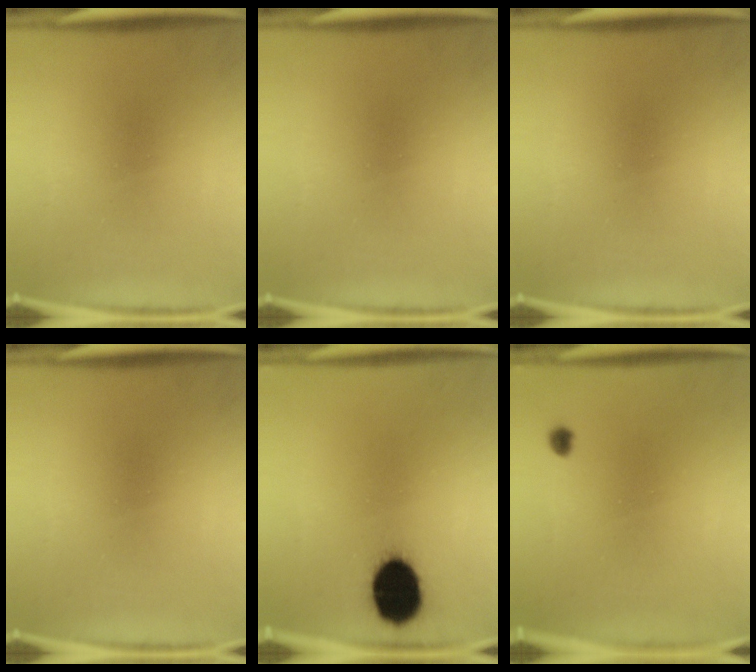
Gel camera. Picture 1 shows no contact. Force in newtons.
{"total": 0.0}
{"total": 0.0}
{"total": 0.0}
{"total": 13.9}
{"total": 1.1}